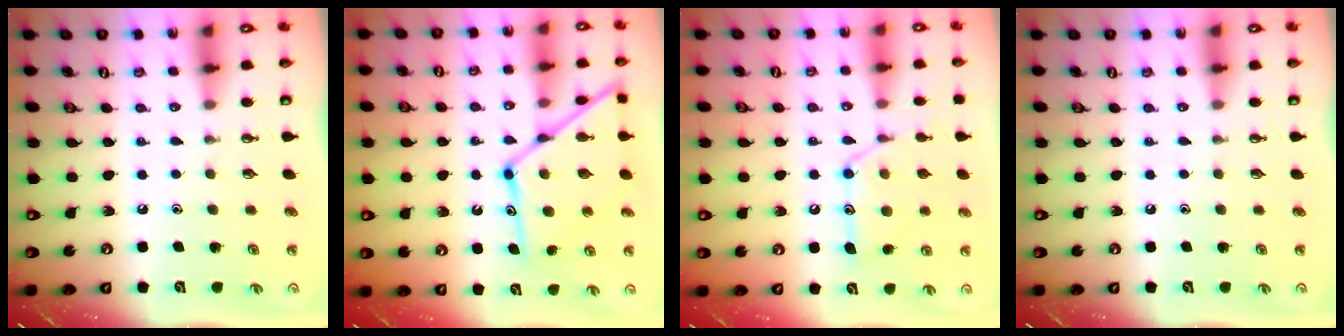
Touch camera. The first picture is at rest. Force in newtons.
{"total": 17.5, "press": 17.5, "slide": 1.4}
{"total": 15.1, "press": 15.1, "slide": 1.1}
{"total": 0.0}